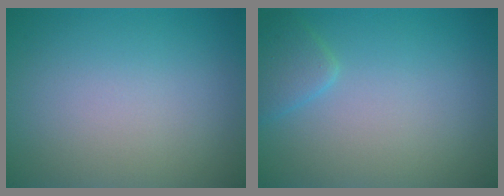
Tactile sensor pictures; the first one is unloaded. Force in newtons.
{"total": 1.8, "press": 1.8, "slide": 0.1}